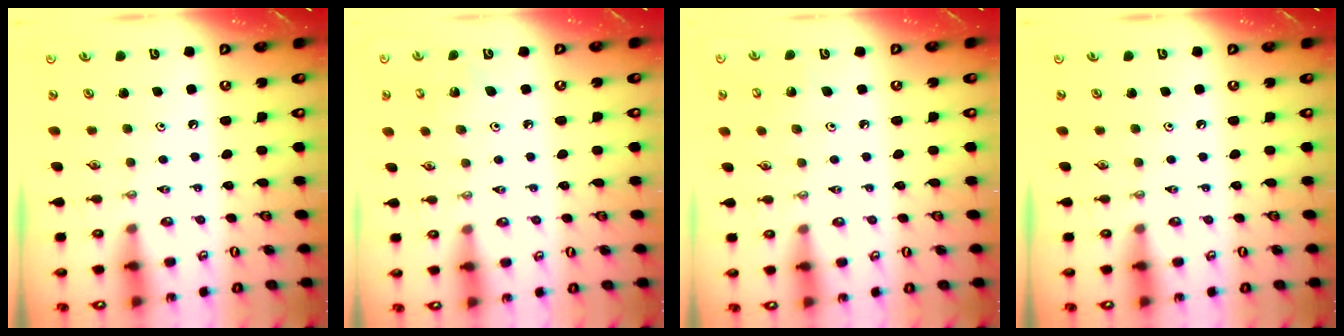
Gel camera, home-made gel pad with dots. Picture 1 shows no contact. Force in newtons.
{"total": 5.0, "press": 5.0, "slide": 0.5}
{"total": 3.8, "press": 3.8, "slide": 0.6}
{"total": 0.0}